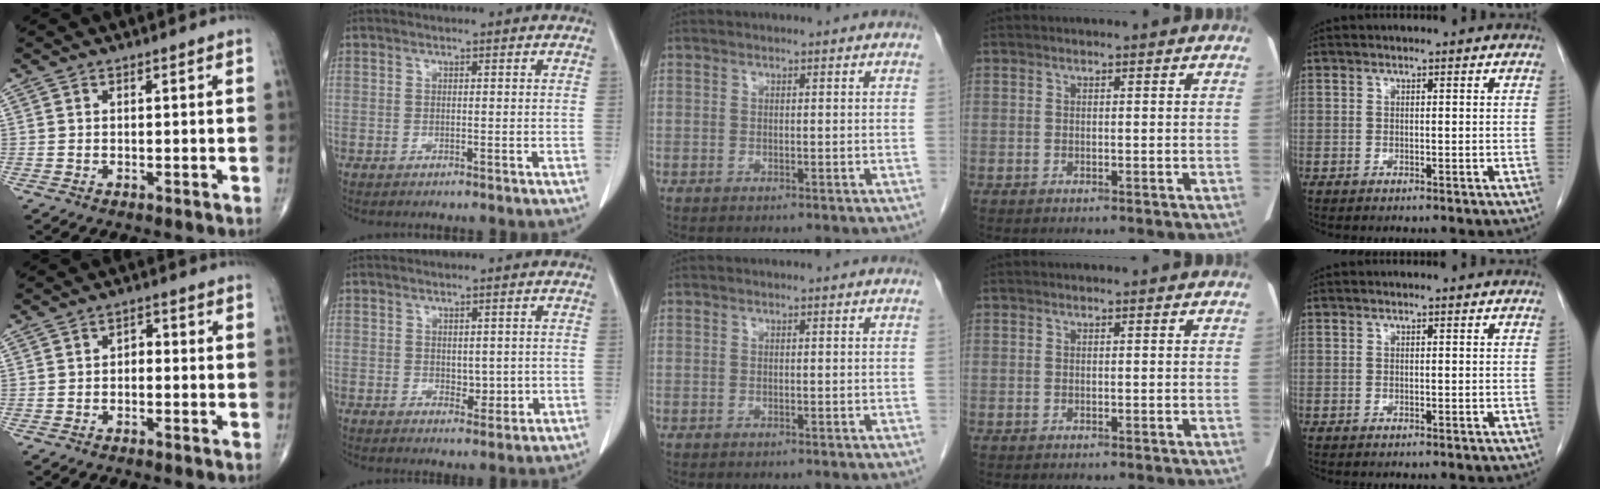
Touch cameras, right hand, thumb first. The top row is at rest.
{"thumb": {"total": 2.0, "force": [-0.4, 1.4, 1.4], "torque": [-0.010, 0.013, -0.015]}, "index": {"total": 2.6, "force": [0.1, 1.7, 2.0], "torque": [-0.024, -0.005, 0.009]}}